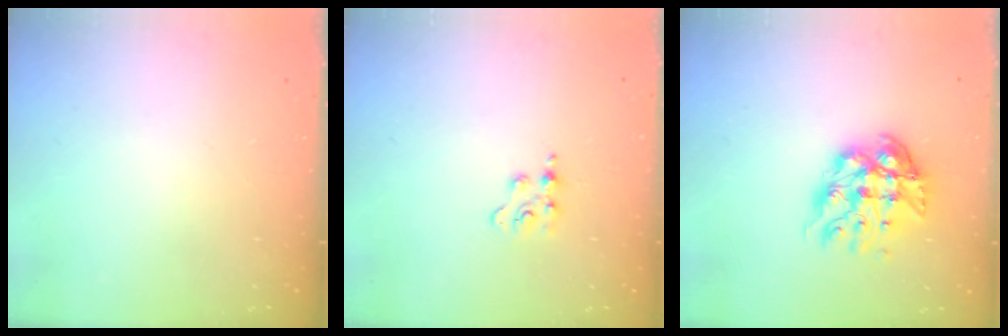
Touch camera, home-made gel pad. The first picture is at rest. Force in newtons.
{"total": 3.6, "press": 3.5, "slide": 0.5}
{"total": 11.2, "press": 11.1, "slide": 1.0}